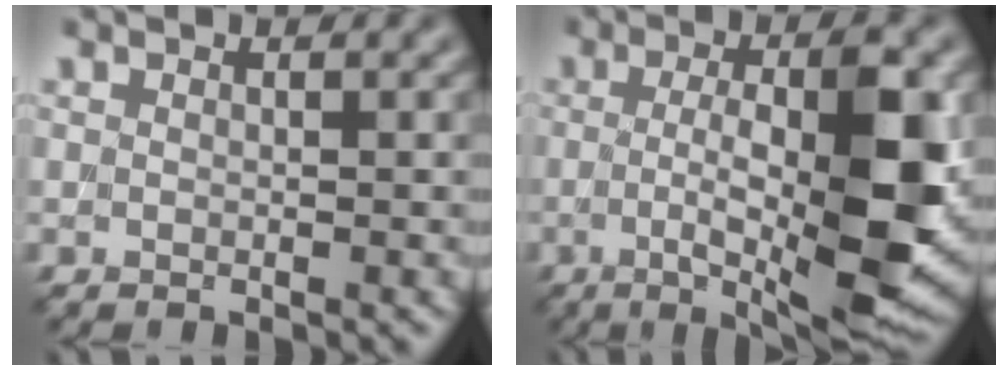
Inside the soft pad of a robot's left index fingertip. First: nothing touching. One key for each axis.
{"total": 10.5, "fx": -1.2, "fy": 2.5, "fz": 10.1, "tx": -0.158, "ty": -0.001, "tz": -0.020}